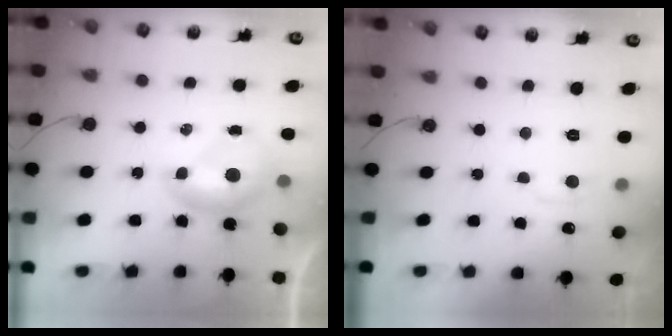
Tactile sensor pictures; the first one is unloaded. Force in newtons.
{"total": 1.2, "press": 0.9, "slide": 0.8}